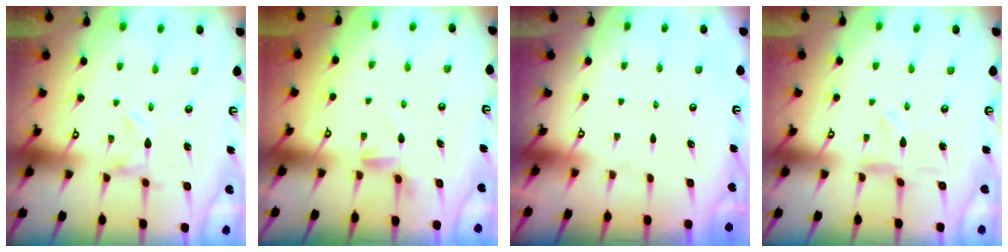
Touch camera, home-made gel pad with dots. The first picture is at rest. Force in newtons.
{"total": 2.5, "press": 2.4, "slide": 0.3}
{"total": 0.0}
{"total": 1.1, "press": 1.1, "slide": 0.2}